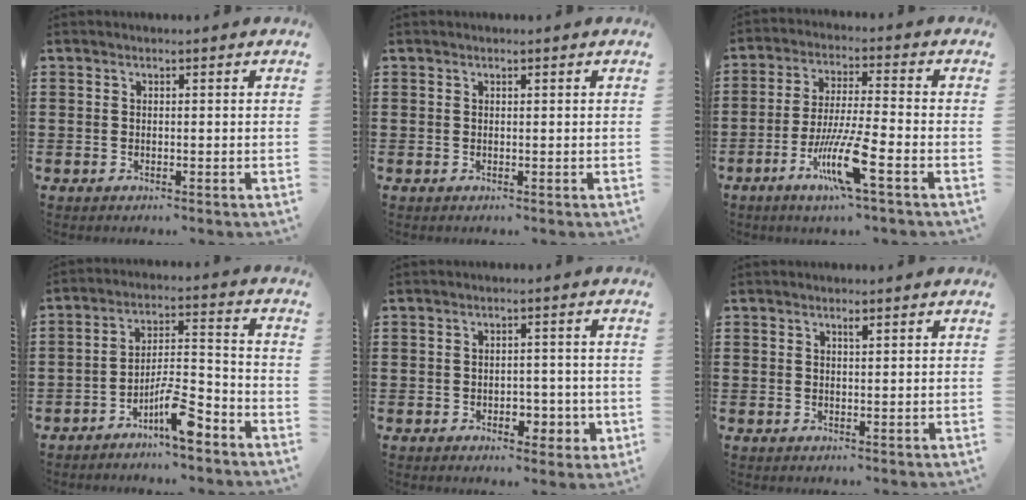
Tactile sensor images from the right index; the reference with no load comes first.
{"total": 0.0}
{"total": 9.8, "force": [-5.0, 0.7, 8.4], "torque": [-0.174, -0.009, -0.098]}
{"total": 8.2, "force": [-5.6, 1.6, 5.8], "torque": [-0.097, 0.010, -0.101]}
{"total": 3.5, "force": [-1.3, 2.5, 2.2], "torque": [-0.034, 0.003, -0.027]}
{"total": 0.9, "force": [0.6, 0.2, 0.7], "torque": [-0.015, 0.000, 0.011]}